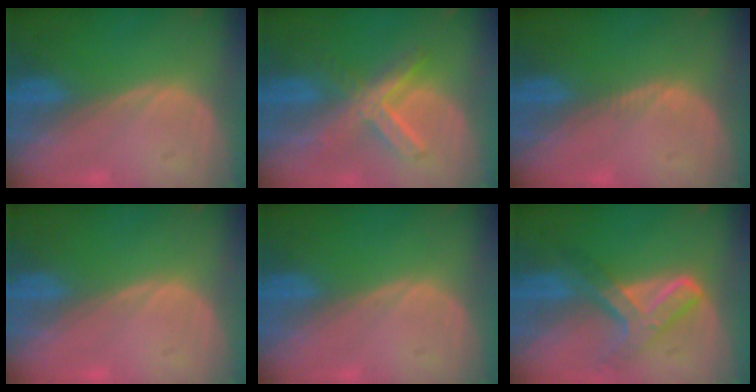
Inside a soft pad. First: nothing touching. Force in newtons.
{"total": 6.9, "press": 6.2, "slide": 3.1}
{"total": 0.7, "press": 0.6, "slide": 0.4}
{"total": 0.5, "press": 0.1, "slide": 0.5}
{"total": 0.0}
{"total": 7.6, "press": 6.3, "slide": 4.3}